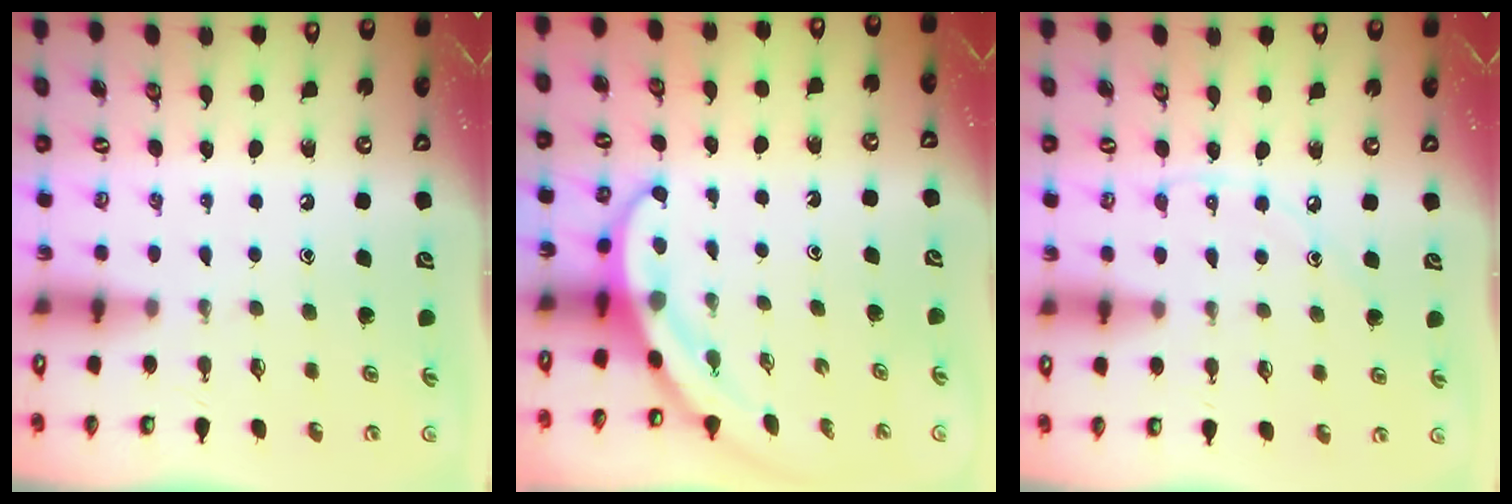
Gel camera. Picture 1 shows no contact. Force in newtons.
{"total": 3.8, "press": 3.8, "slide": 0.4}
{"total": 4.6, "press": 4.6, "slide": 0.5}